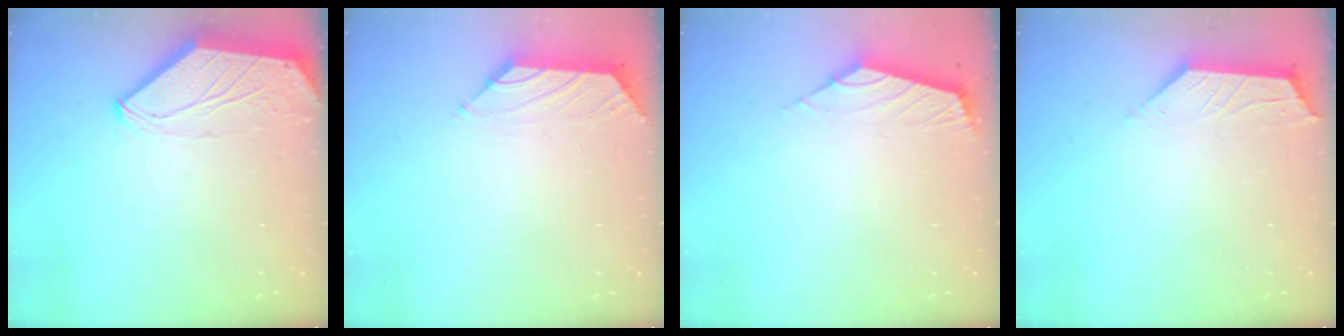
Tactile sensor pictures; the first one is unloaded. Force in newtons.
{"total": 0.6, "press": 0.4, "slide": 0.4}
{"total": 2.6, "press": 2.5, "slide": 0.7}
{"total": 3.0, "press": 2.9, "slide": 0.5}